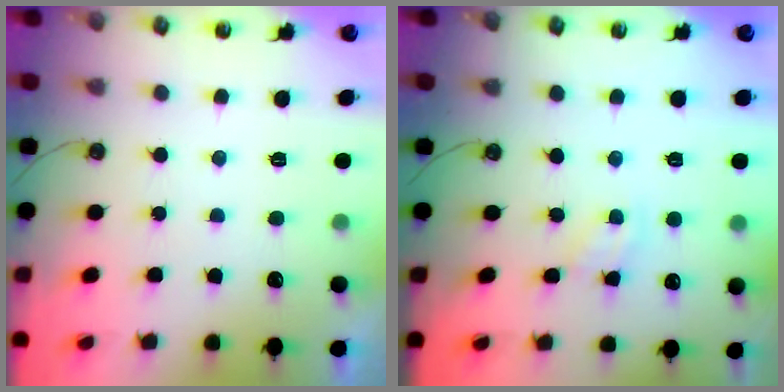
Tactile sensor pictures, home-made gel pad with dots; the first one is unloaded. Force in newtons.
{"total": 2.1, "press": 2.1, "slide": 0.3}